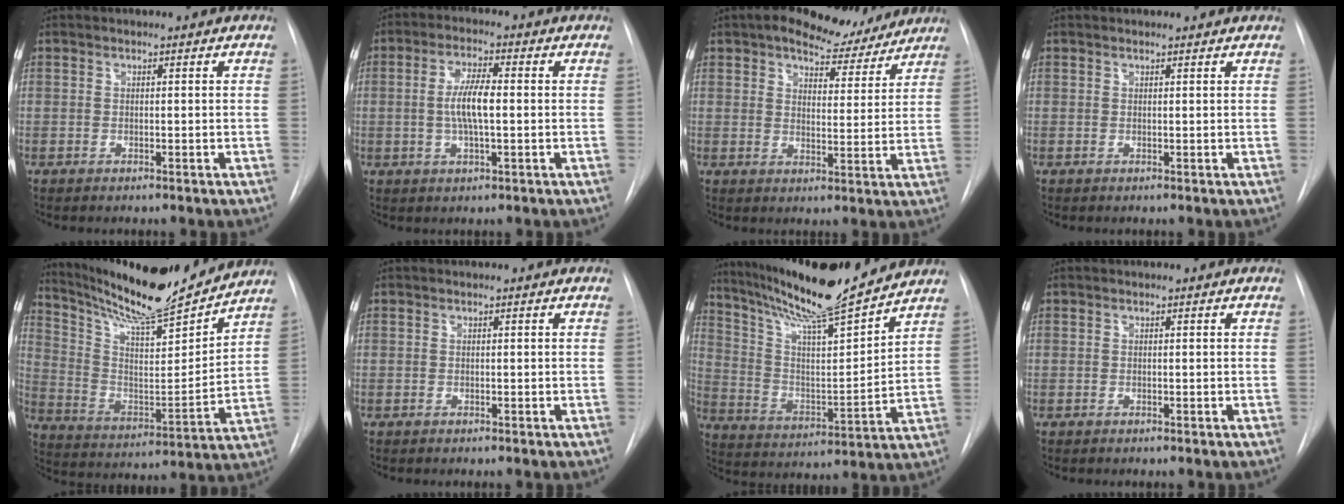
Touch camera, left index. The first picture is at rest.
{"total": 6.0, "force": [-0.7, 1.2, 5.9], "torque": [-0.118, -0.002, -0.015]}
{"total": 10.3, "force": [8.6, 4.2, 4.0], "torque": [-0.040, 0.002, 0.108]}
{"total": 0.9, "force": [0.8, 0.1, 0.0], "torque": [-0.009, 0.003, 0.007]}
{"total": 19.5, "force": [17.8, 1.8, 7.8], "torque": [-0.147, -0.025, 0.289]}
{"total": 0.0}
{"total": 18.8, "force": [16.5, 0.0, 9.0], "torque": [-0.159, -0.011, 0.274]}
{"total": 0.0}